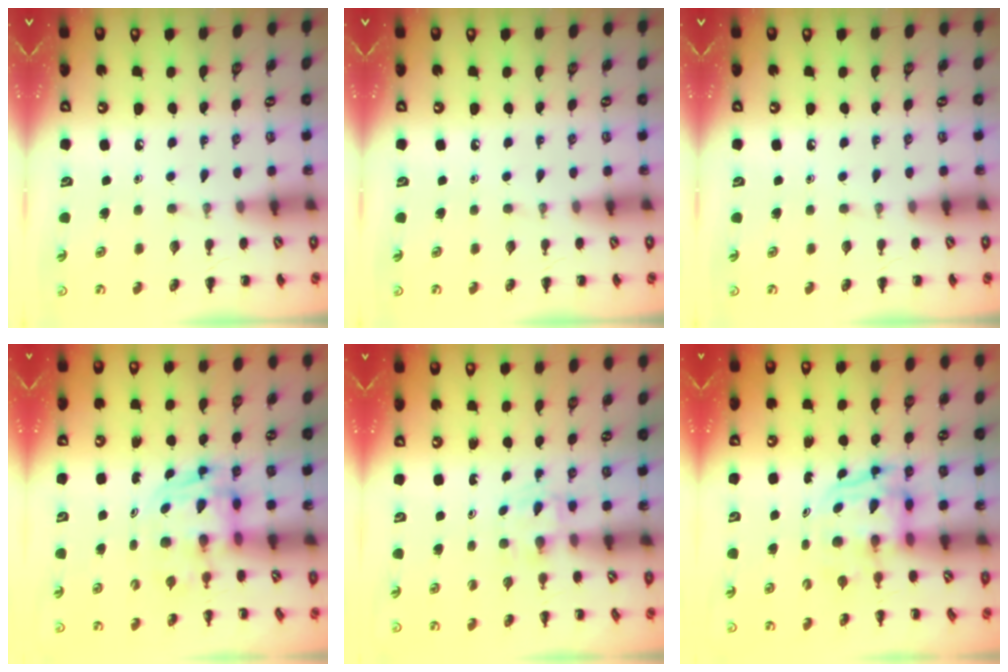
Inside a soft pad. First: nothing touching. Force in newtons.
{"total": 0.0}
{"total": 0.0}
{"total": 2.7, "press": 2.7, "slide": 0.5}
{"total": 2.2, "press": 1.9, "slide": 1.1}
{"total": 4.0, "press": 3.9, "slide": 0.4}